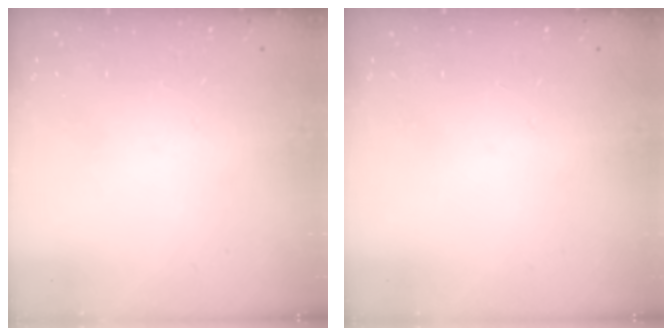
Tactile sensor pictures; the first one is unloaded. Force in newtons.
{"total": 0.0}